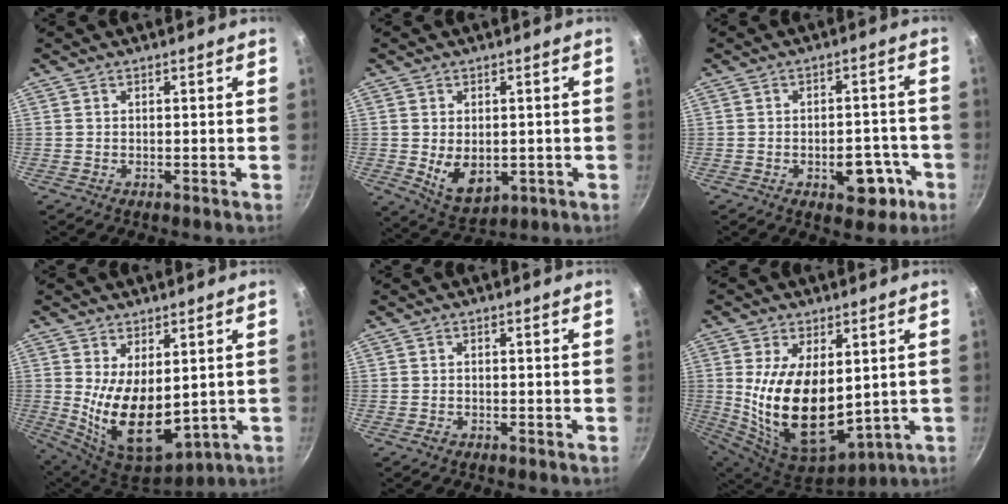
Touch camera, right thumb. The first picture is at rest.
{"total": 8.1, "force": [-0.7, 5.4, 5.9], "torque": [-0.083, -0.015, 0.009]}
{"total": 8.5, "force": [-3.4, 4.9, 6.0], "torque": [-0.047, 0.024, -0.036]}
{"total": 14.4, "force": [0.8, 8.0, 11.9], "torque": [-0.187, -0.038, 0.042]}
{"total": 1.0, "force": [-0.7, 0.6, 0.4], "torque": [-0.010, 0.005, -0.011]}
{"total": 18.7, "force": [1.7, 10.8, 15.2], "torque": [-0.266, -0.036, 0.056]}